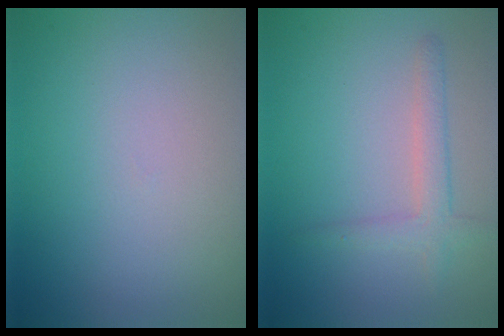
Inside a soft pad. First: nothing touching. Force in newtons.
{"total": 2.1, "press": 2.1, "slide": 0.1}